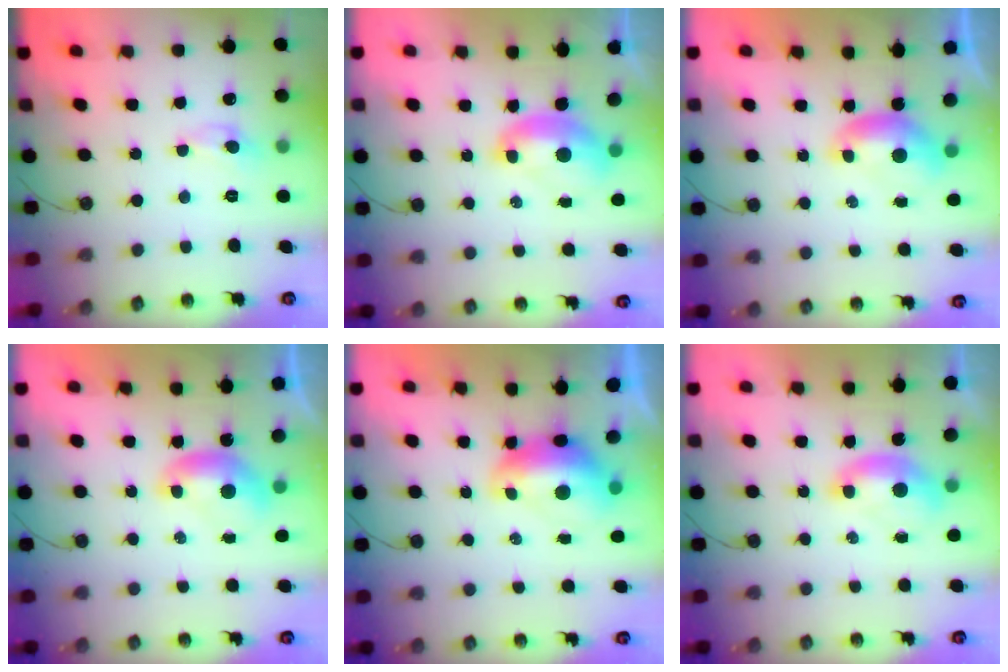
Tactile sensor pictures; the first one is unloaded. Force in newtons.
{"total": 2.0, "press": 1.9, "slide": 0.7}
{"total": 0.0}
{"total": 0.0}
{"total": 2.7, "press": 2.6, "slide": 0.7}
{"total": 1.5, "press": 1.3, "slide": 0.7}